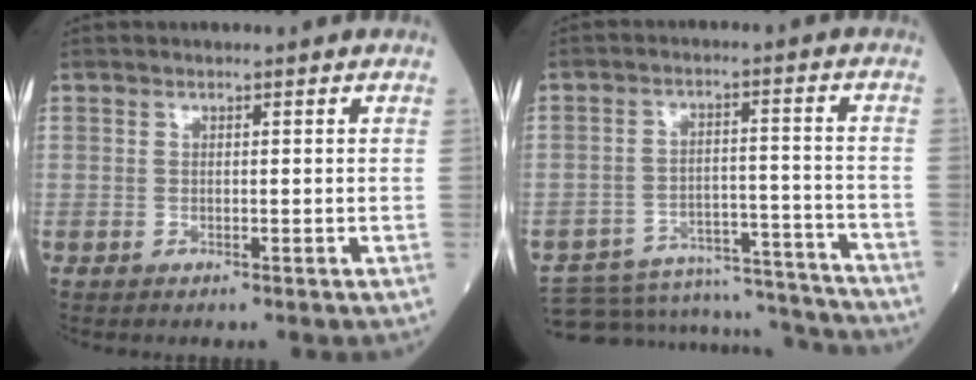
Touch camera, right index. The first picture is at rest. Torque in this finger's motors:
{"motor_torque": [-1.07, -0.51, -0.99, -0.21]}